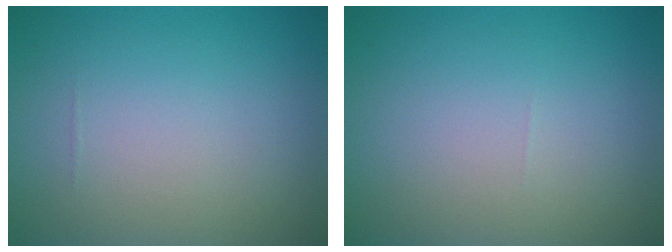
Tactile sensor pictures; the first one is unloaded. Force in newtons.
{"total": 0.0}